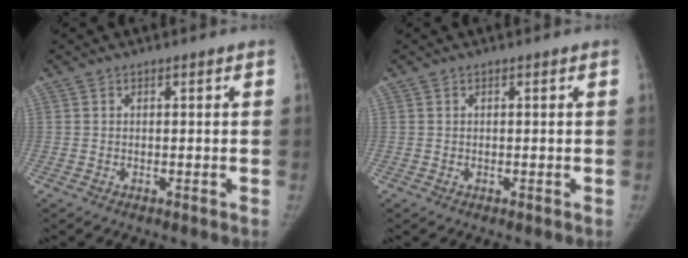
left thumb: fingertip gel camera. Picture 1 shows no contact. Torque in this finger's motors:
{"motor_torque": [-0.10, 0.10, -0.01, 0.15, -0.01]}